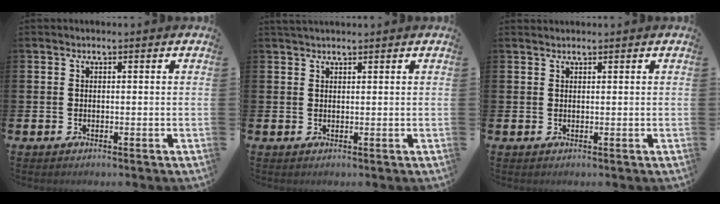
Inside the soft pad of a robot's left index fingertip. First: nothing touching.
{"total": 1.3, "force": [1.2, 0.2, 0.3], "torque": [0.002, 0.000, 0.021]}
{"total": 0.7, "force": [0.7, 0.1, 0.0], "torque": [0.007, -0.003, 0.011]}